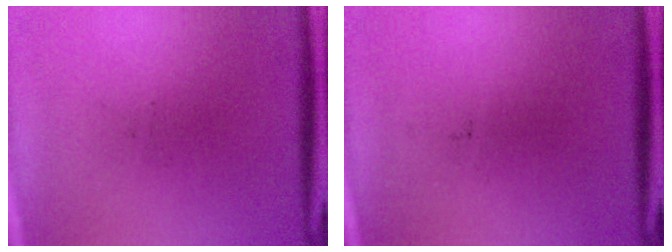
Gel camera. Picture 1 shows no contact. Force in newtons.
{"total": 0.0}